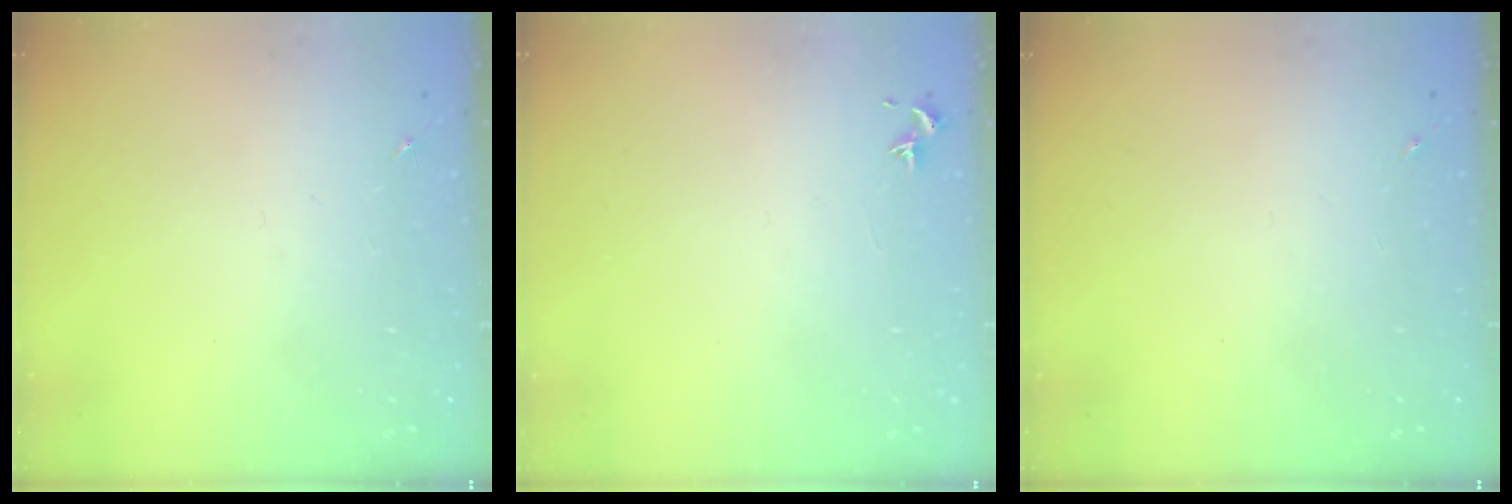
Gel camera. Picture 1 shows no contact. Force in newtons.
{"total": 0.8, "press": 0.7, "slide": 0.3}
{"total": 0.0}